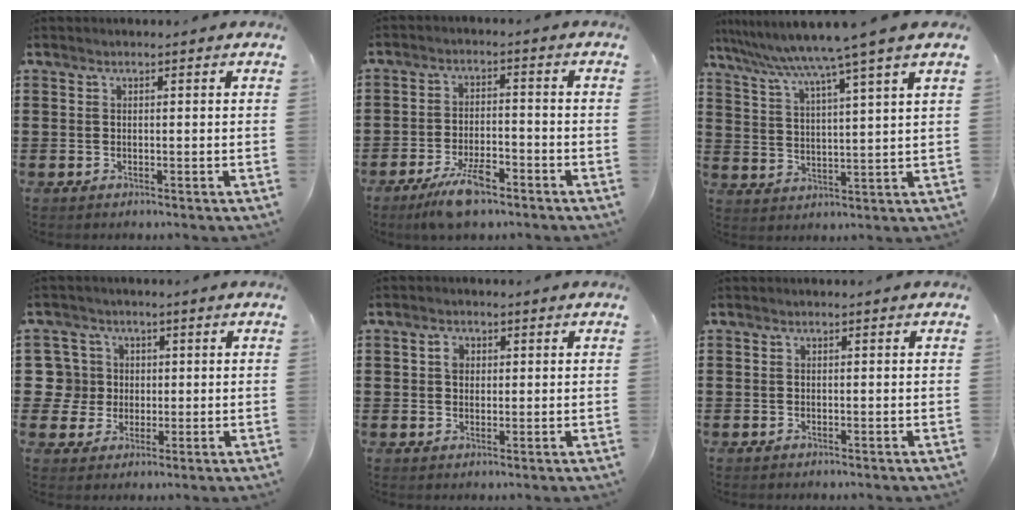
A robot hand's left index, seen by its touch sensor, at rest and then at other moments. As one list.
[{"total": 6.6, "force": [-4.7, 2.0, 4.2], "torque": [-0.084, 0.004, -0.086]}, {"total": 6.2, "force": [5.0, -1.6, 3.3], "torque": [-0.086, -0.041, 0.077]}, {"total": 6.6, "force": [0.5, 6.4, 1.1], "torque": [-0.064, 0.012, 0.010]}, {"total": 2.2, "force": [0.6, 1.8, 1.1], "torque": [-0.019, 0.007, 0.008]}, {"total": 0.0}]